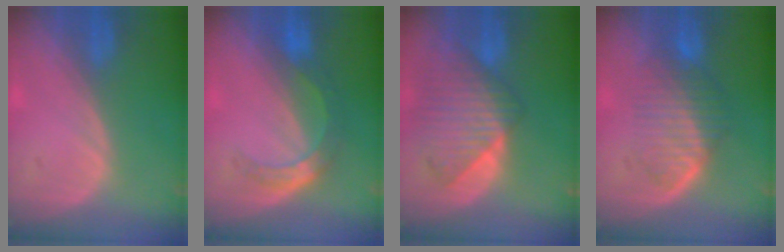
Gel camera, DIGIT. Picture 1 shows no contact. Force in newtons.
{"total": 5.5, "press": 4.9, "slide": 2.3}
{"total": 9.5, "press": 8.4, "slide": 4.6}
{"total": 6.8, "press": 6.5, "slide": 1.8}